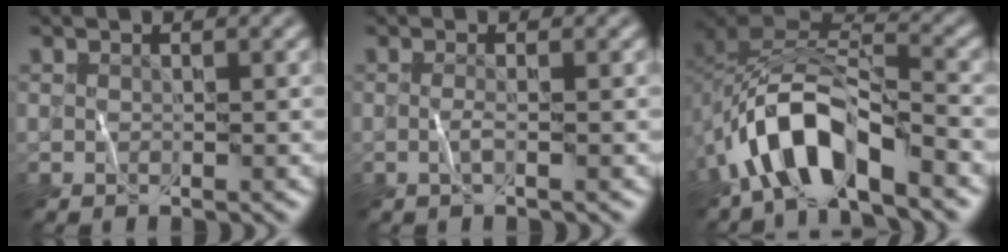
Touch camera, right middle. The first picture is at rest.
{"total": 1.0, "force": [-0.3, -0.3, 0.9], "torque": [-0.024, 0.001, -0.009]}
{"total": 8.6, "force": [-4.6, 3.6, 6.3], "torque": [-0.110, 0.008, -0.091]}